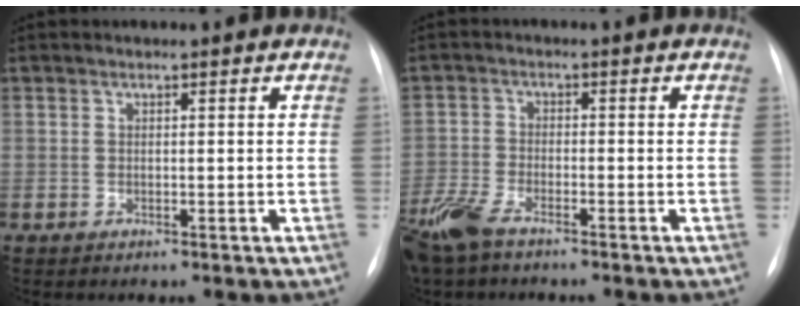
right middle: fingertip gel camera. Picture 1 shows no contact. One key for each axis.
{"total": 7.2, "fx": -5.4, "fy": 2.1, "fz": 4.2, "tx": -0.098, "ty": -0.015, "tz": -0.109}